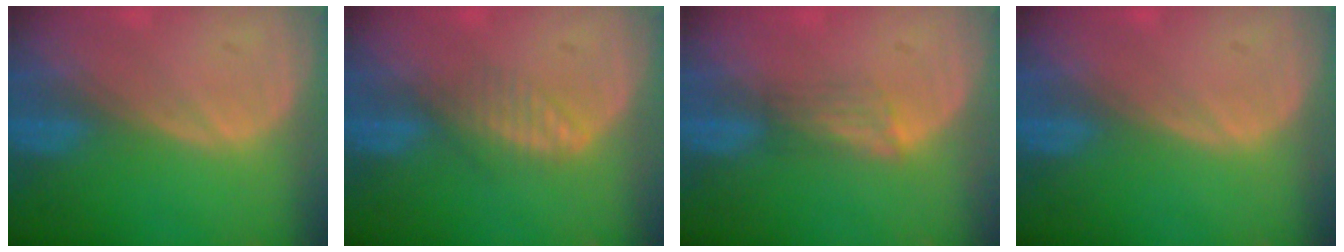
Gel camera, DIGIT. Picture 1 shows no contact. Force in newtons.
{"total": 2.7, "press": 2.7, "slide": 0.2}
{"total": 2.4, "press": 1.9, "slide": 1.5}
{"total": 0.0}